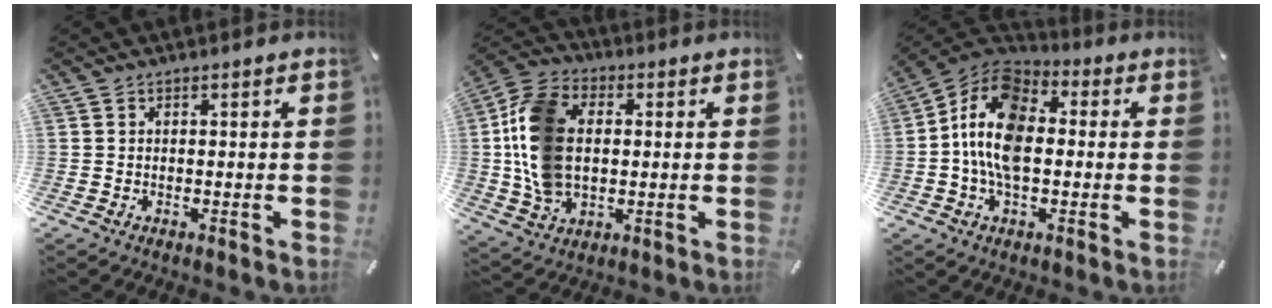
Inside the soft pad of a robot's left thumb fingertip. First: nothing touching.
{"total": 15.6, "force": [0.6, 11.5, 10.5], "torque": [-0.237, 0.011, 0.013]}
{"total": 13.1, "force": [-1.5, 8.2, 10.0], "torque": [-0.222, 0.008, -0.029]}